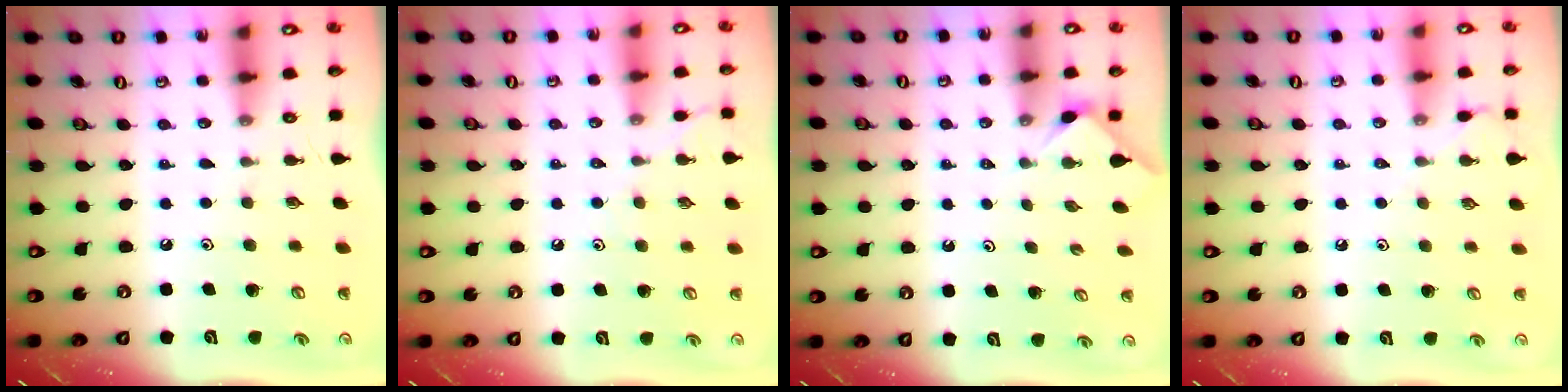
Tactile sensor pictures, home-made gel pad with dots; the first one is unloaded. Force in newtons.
{"total": 3.8, "press": 3.7, "slide": 0.5}
{"total": 2.1, "press": 2.1, "slide": 0.4}
{"total": 3.3, "press": 3.2, "slide": 0.6}